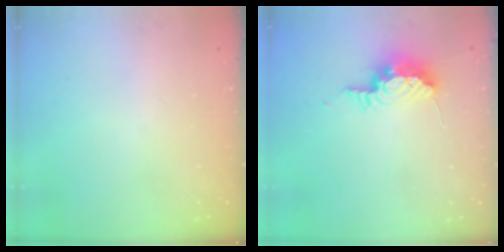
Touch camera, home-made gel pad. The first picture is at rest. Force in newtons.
{"total": 9.6, "press": 9.0, "slide": 3.6}